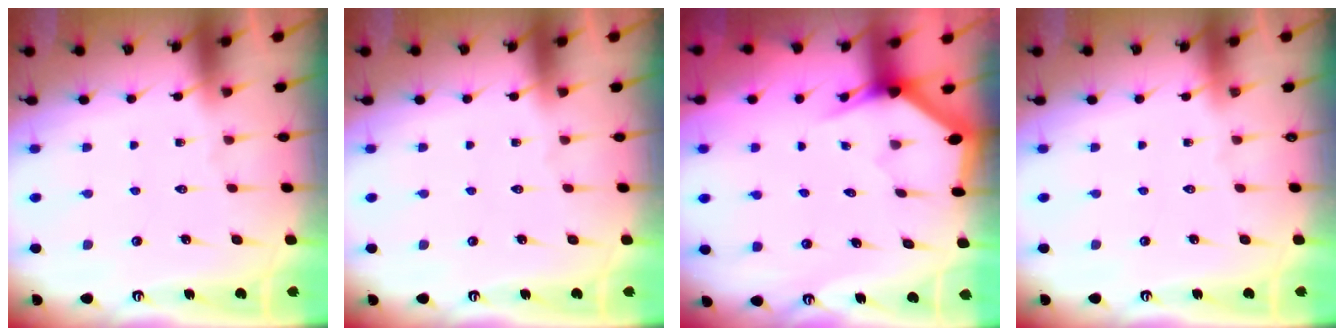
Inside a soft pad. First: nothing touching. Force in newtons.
{"total": 0.0}
{"total": 3.0, "press": 3.0, "slide": 0.0}
{"total": 0.0}